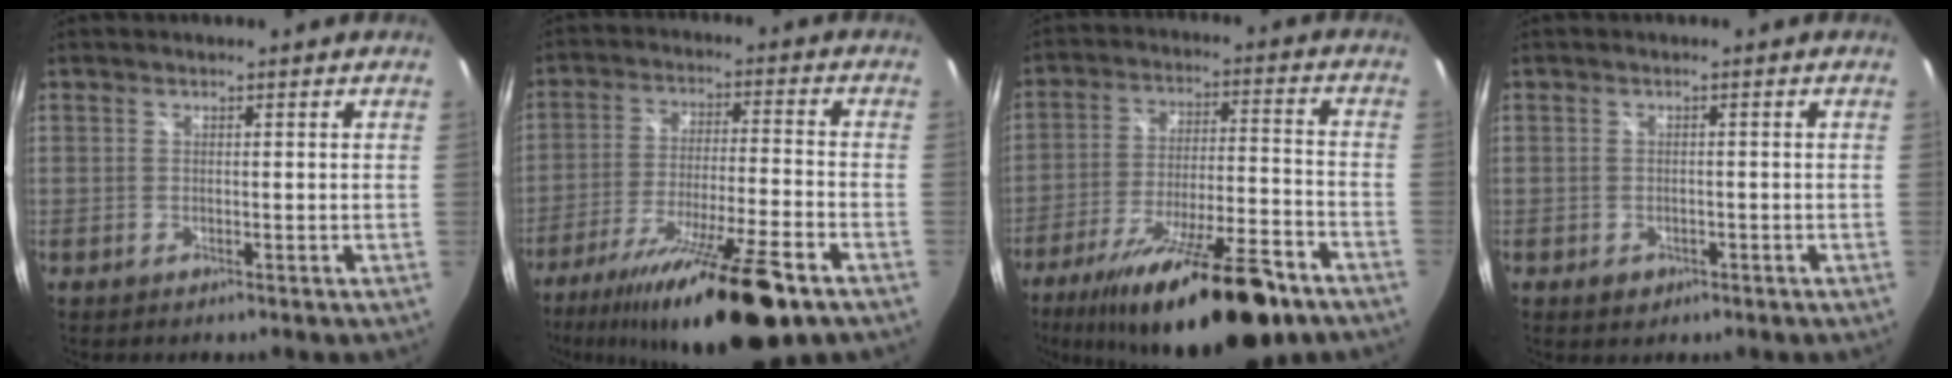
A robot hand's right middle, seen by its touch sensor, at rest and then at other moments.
{"total": 20.8, "force": [-14.6, 2.3, 14.7], "torque": [-0.264, -0.036, -0.236]}
{"total": 23.2, "force": [-16.6, 5.2, 15.4], "torque": [-0.267, -0.039, -0.254]}
{"total": 2.3, "force": [-1.1, 1.7, 1.0], "torque": [-0.019, -0.001, -0.011]}